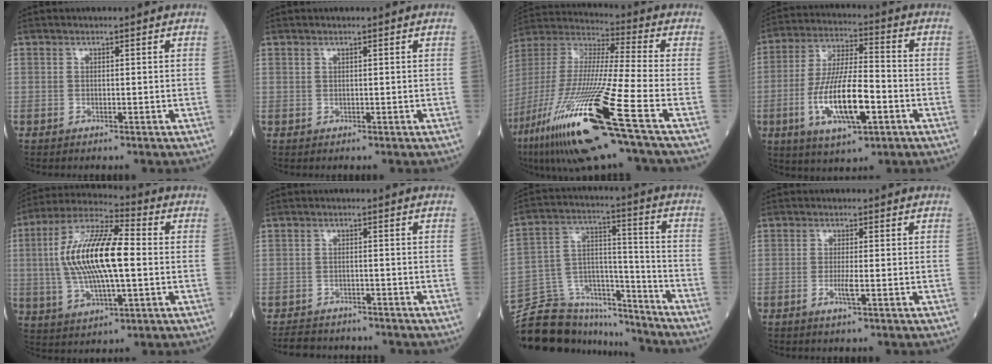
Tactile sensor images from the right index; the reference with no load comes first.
{"total": 0.0}
{"total": 25.5, "force": [-13.0, 0.4, 21.9], "torque": [-0.456, -0.065, -0.243]}
{"total": 13.8, "force": [-4.2, 3.4, 12.7], "torque": [-0.251, -0.006, -0.072]}
{"total": 16.3, "force": [0.4, 4.3, 15.7], "torque": [-0.318, 0.016, 0.006]}
{"total": 6.7, "force": [-6.1, 2.3, 1.5], "torque": [-0.023, -0.005, -0.088]}
{"total": 18.2, "force": [-16.8, 6.0, 3.8], "torque": [-0.072, 0.051, -0.271]}
{"total": 2.2, "force": [-0.8, -0.1, 2.0], "torque": [-0.042, -0.003, -0.015]}